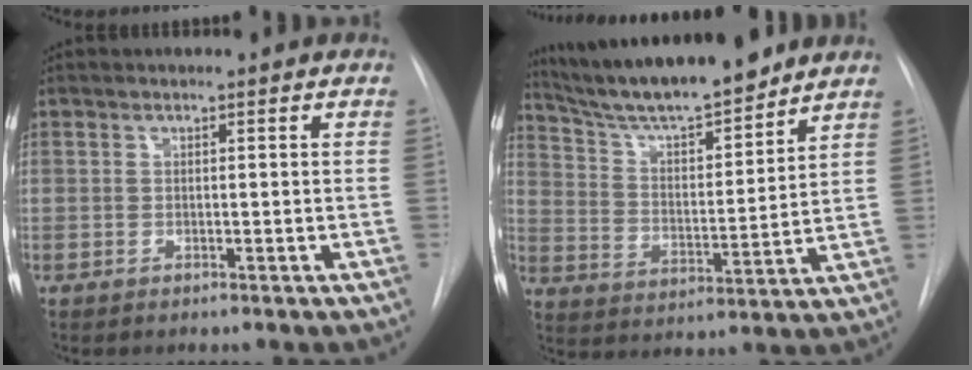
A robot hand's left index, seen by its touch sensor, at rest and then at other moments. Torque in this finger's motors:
{"motor_torque": [0.19, -0.45, 0.26, 0.06]}